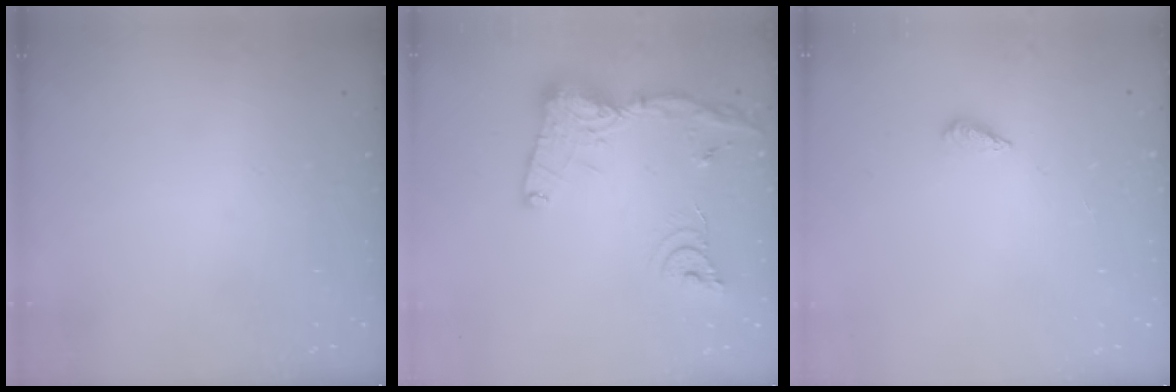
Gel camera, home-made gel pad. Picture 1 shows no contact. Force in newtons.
{"total": 18.5, "press": 18.4, "slide": 1.7}
{"total": 2.1, "press": 1.9, "slide": 0.8}